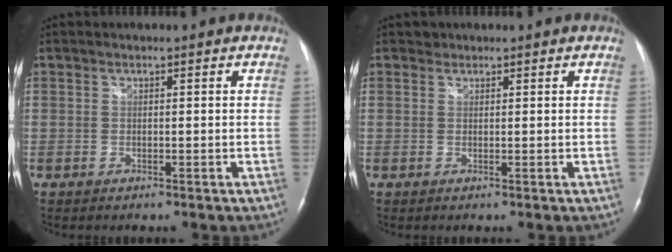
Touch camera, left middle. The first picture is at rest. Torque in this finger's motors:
{"motor_torque": [0.01, 0.03, -0.09, -0.01]}